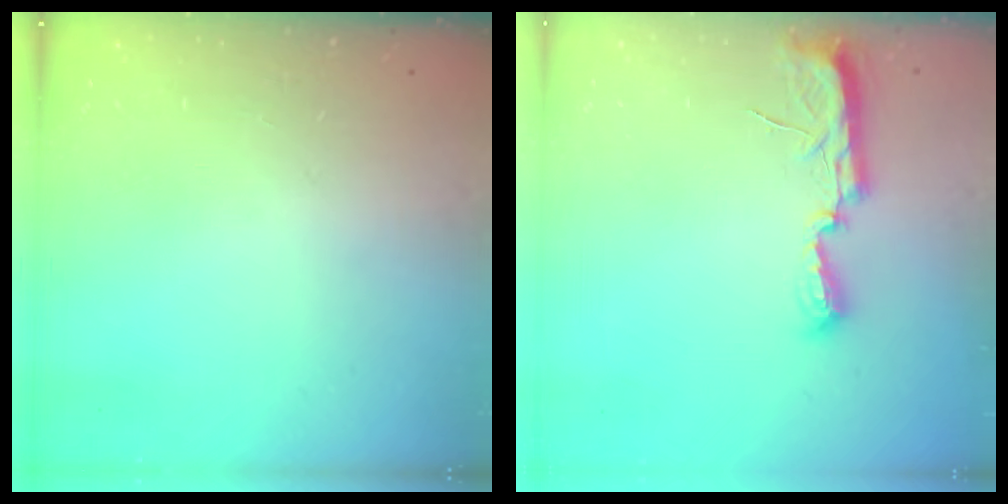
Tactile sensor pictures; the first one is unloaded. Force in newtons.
{"total": 8.9, "press": 8.5, "slide": 2.4}